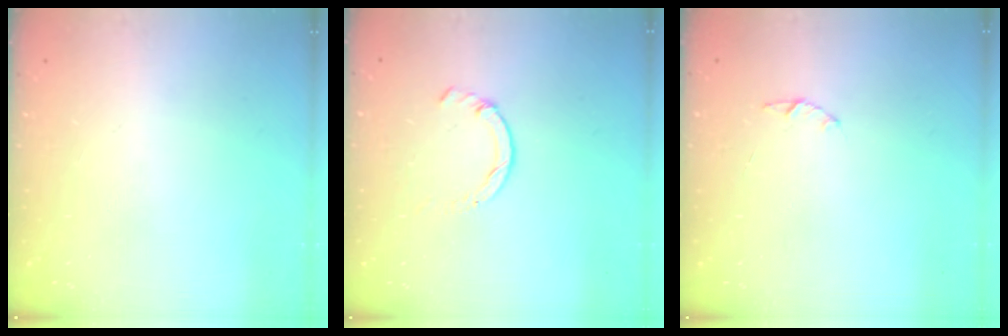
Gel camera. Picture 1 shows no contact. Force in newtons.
{"total": 1.7, "press": 1.7, "slide": 0.3}
{"total": 1.0, "press": 0.9, "slide": 0.3}